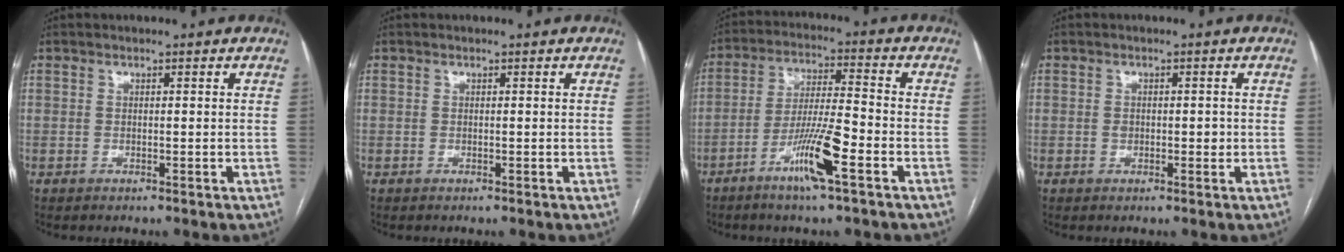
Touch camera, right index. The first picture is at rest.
{"total": 0.0}
{"total": 9.7, "force": [-4.8, 0.3, 8.4], "torque": [-0.161, -0.005, -0.089]}
{"total": 1.9, "force": [-0.1, 1.3, 1.3], "torque": [-0.020, 0.003, 0.001]}